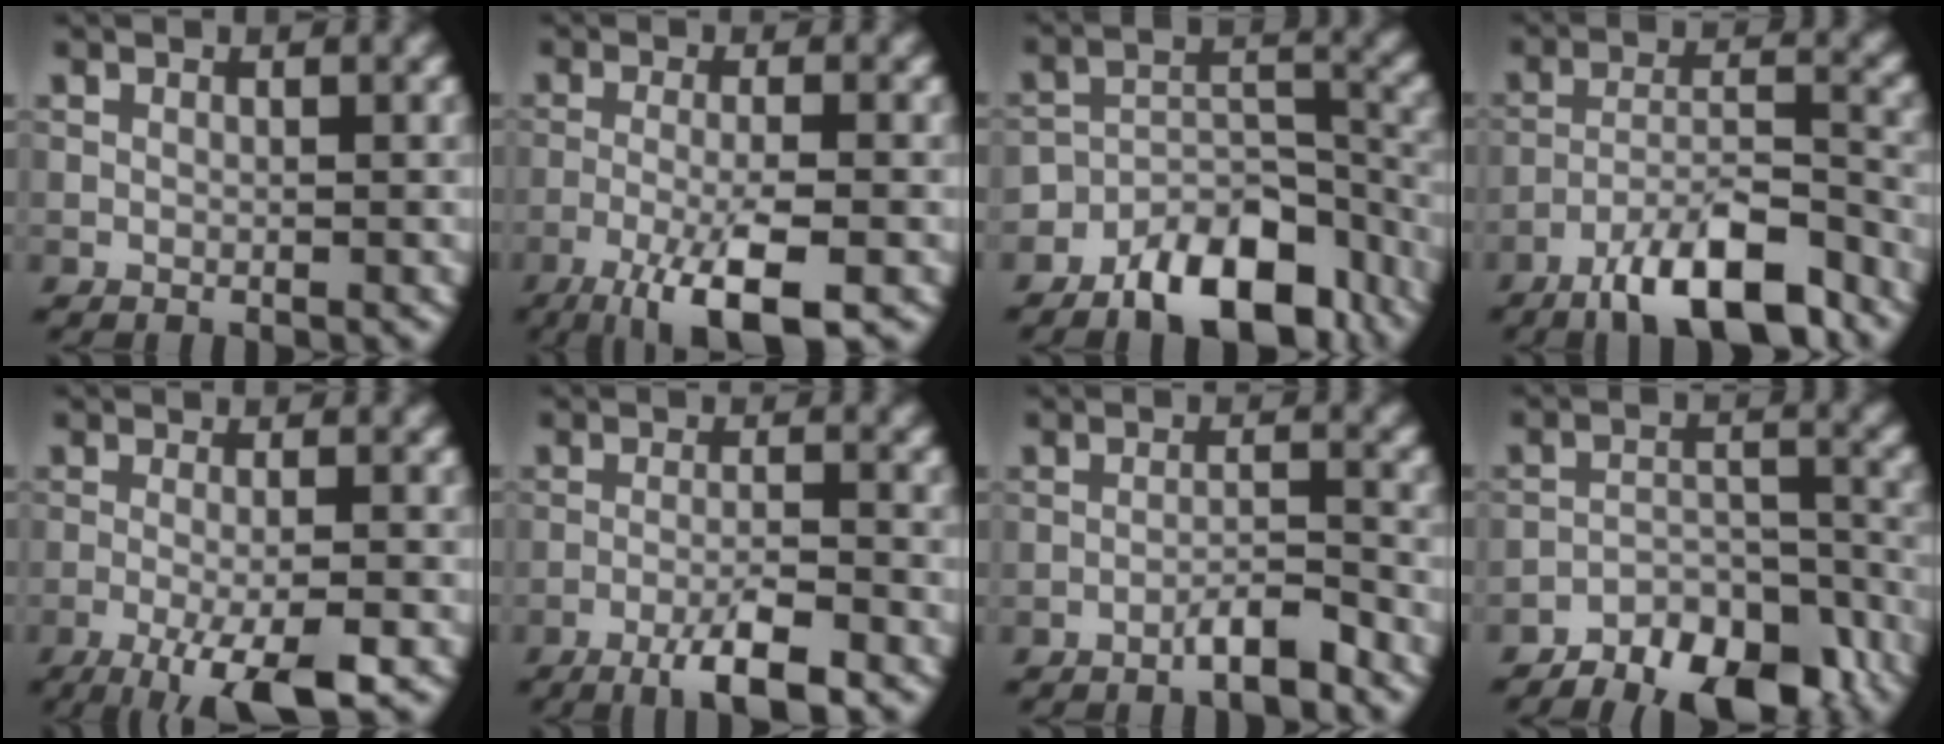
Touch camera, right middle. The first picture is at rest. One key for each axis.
{"total": 7.2, "fx": -4.0, "fy": 1.6, "fz": 5.8, "tx": -0.093, "ty": -0.001, "tz": -0.075}
{"total": 9.6, "fx": -6.4, "fy": 4.6, "fz": 5.5, "tx": -0.072, "ty": -0.002, "tz": -0.109}
{"total": 9.1, "fx": -6.5, "fy": 2.4, "fz": 5.9, "tx": -0.091, "ty": 0.007, "tz": -0.115}
{"total": 6.6, "fx": -3.6, "fy": 1.4, "fz": 5.3, "tx": -0.084, "ty": -0.002, "tz": -0.064}
{"total": 4.9, "fx": -3.1, "fy": 0.7, "fz": 3.7, "tx": -0.066, "ty": 0.004, "tz": -0.057}
{"total": 2.9, "fx": -2.2, "fy": 0.3, "fz": 1.9, "tx": -0.028, "ty": 0.011, "tz": -0.041}
{"total": 9.2, "fx": -7.3, "fy": 3.7, "fz": 4.3, "tx": -0.050, "ty": -0.001, "tz": -0.114}